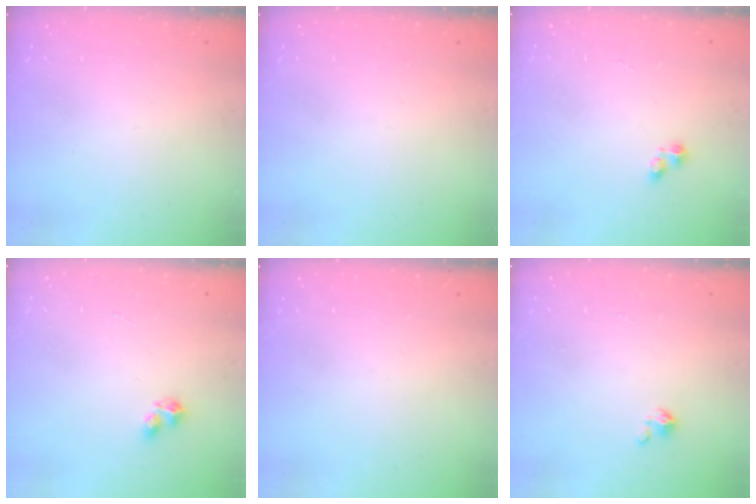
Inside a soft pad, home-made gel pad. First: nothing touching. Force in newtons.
{"total": 0.0}
{"total": 2.5, "press": 2.4, "slide": 0.3}
{"total": 4.0, "press": 3.9, "slide": 0.7}
{"total": 0.0}
{"total": 2.2, "press": 2.1, "slide": 0.3}